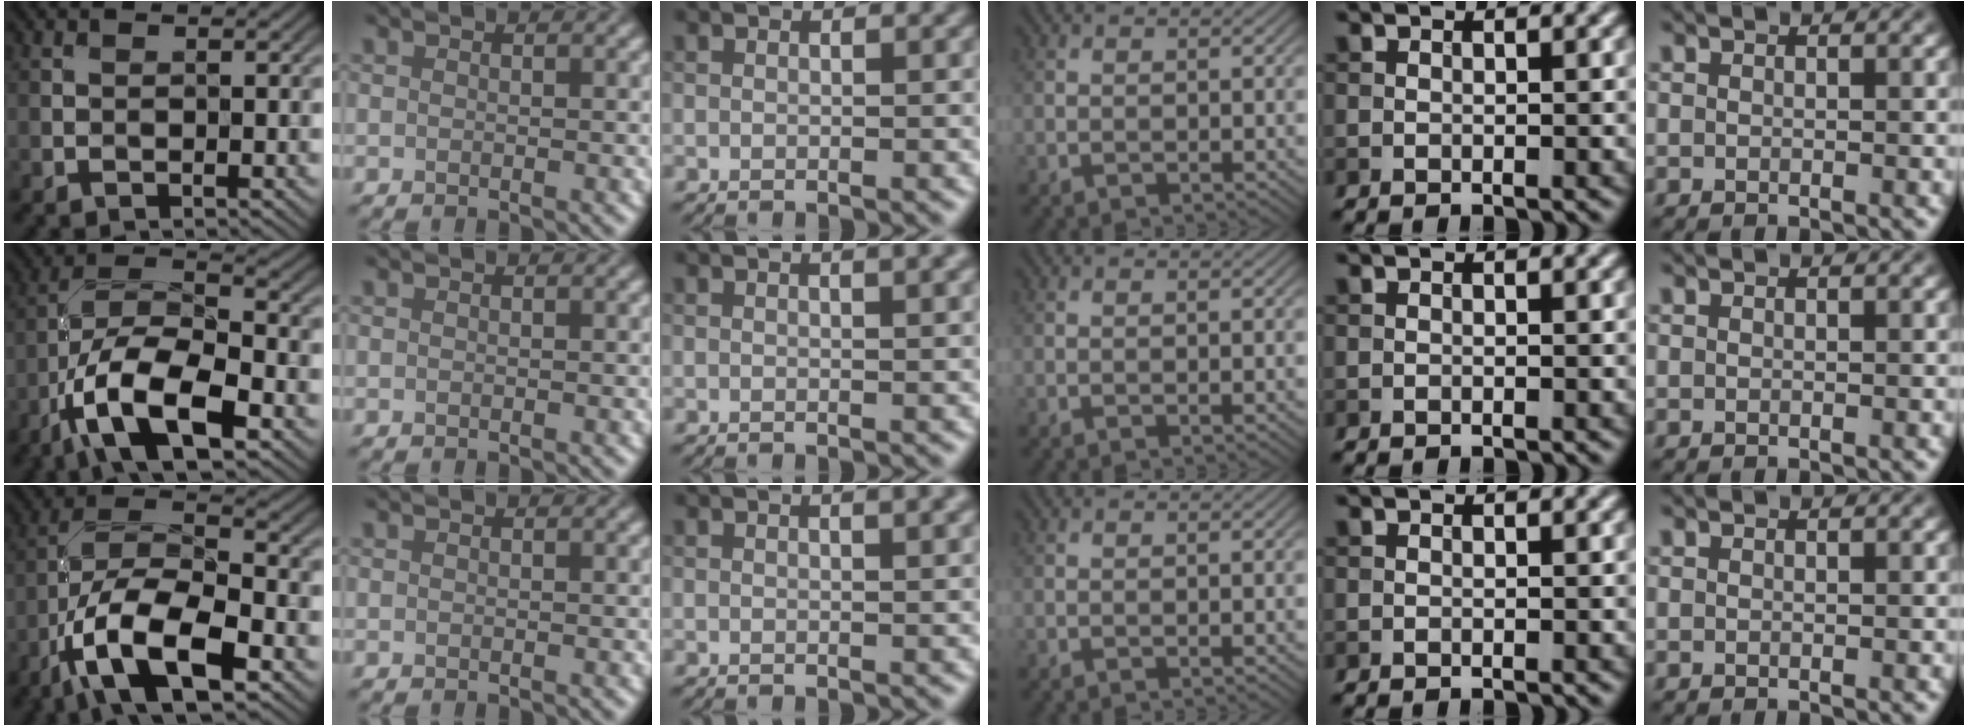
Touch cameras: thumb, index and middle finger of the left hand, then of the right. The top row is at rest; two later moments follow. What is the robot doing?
{"motion": "screw", "object": "medicine bottle"}